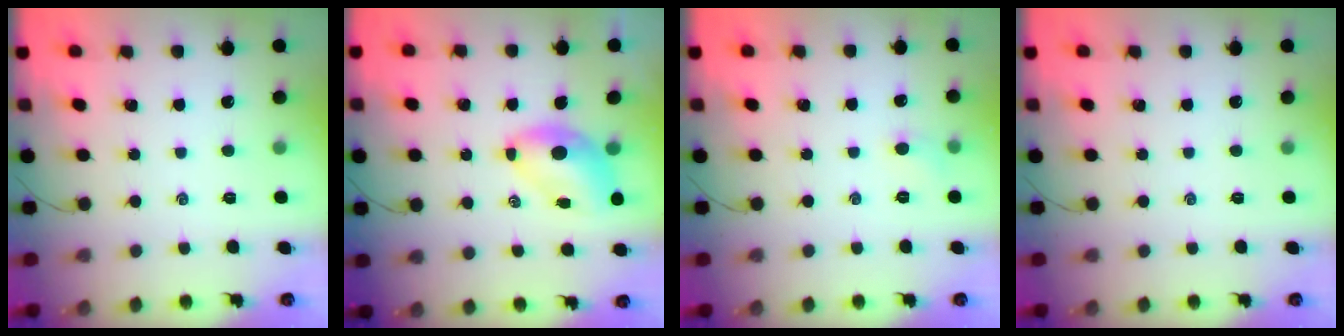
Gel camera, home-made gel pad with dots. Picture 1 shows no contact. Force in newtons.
{"total": 6.7, "press": 6.6, "slide": 1.3}
{"total": 4.4, "press": 4.1, "slide": 1.4}
{"total": 0.0}